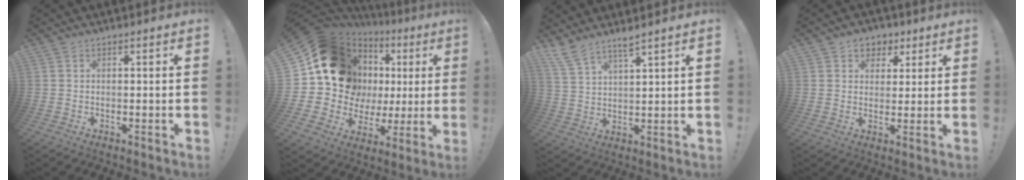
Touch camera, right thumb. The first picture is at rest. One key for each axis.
{"total": 18.6, "fx": 6.8, "fy": 14.6, "fz": 9.3, "tx": -0.133, "ty": -0.055, "tz": 0.159}
{"total": 6.0, "fx": 5.2, "fy": 0.8, "fz": 2.9, "tx": -0.066, "ty": -0.027, "tz": 0.098}
{"total": 5.6, "fx": 2.3, "fy": 5.0, "fz": 1.1, "tx": -0.003, "ty": -0.013, "tz": 0.046}